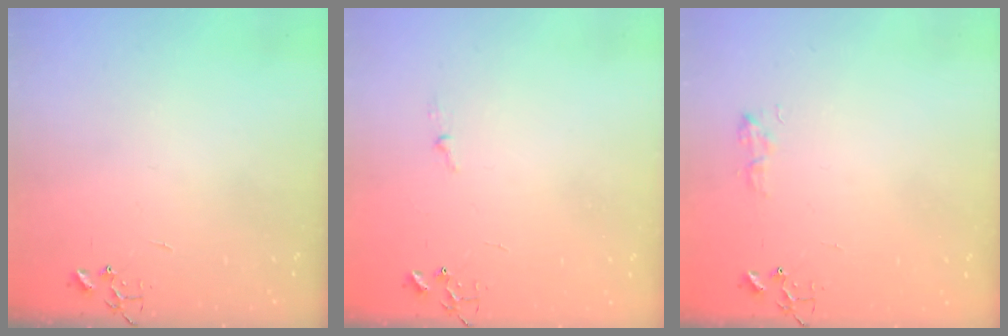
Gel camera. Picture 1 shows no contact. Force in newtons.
{"total": 3.3, "press": 3.3, "slide": 0.4}
{"total": 6.8, "press": 6.8, "slide": 0.7}